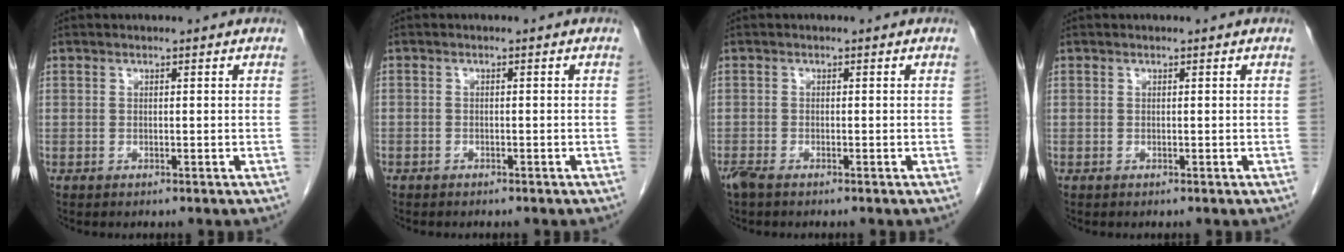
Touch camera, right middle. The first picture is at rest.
{"total": 0.8, "force": [-0.6, 0.6, 0.1], "torque": [-0.007, 0.003, -0.011]}
{"total": 2.0, "force": [-1.6, 0.5, 1.1], "torque": [-0.027, -0.005, -0.031]}
{"total": 0.0}